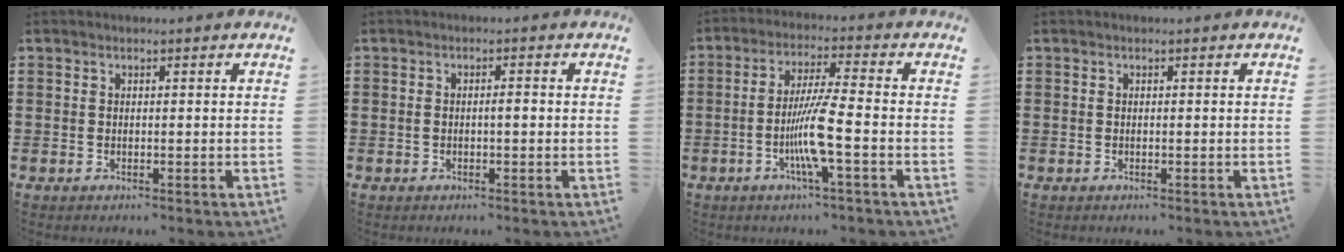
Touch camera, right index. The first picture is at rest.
{"total": 1.4, "force": [-0.2, 0.4, 1.3], "torque": [-0.026, 0.002, -0.005]}
{"total": 8.0, "force": [-2.6, 0.1, 7.6], "torque": [-0.149, -0.013, -0.053]}
{"total": 0.0}